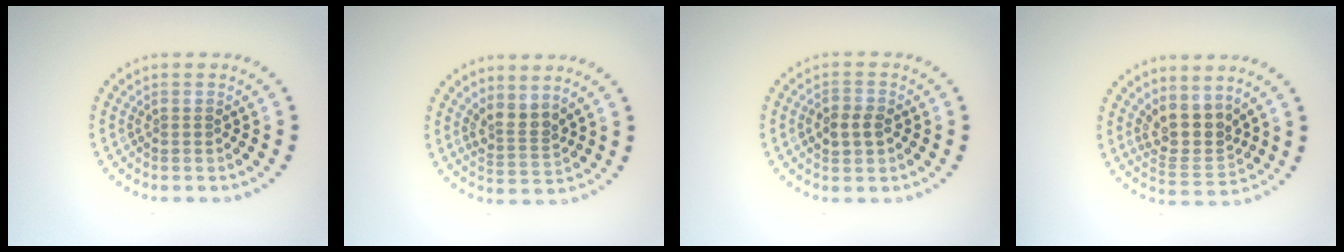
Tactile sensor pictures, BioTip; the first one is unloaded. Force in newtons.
{"total": 2.5, "press": 1.8, "slide": 1.7}
{"total": 2.5, "press": 2.4, "slide": 0.4}
{"total": 3.8, "press": 3.0, "slide": 2.3}